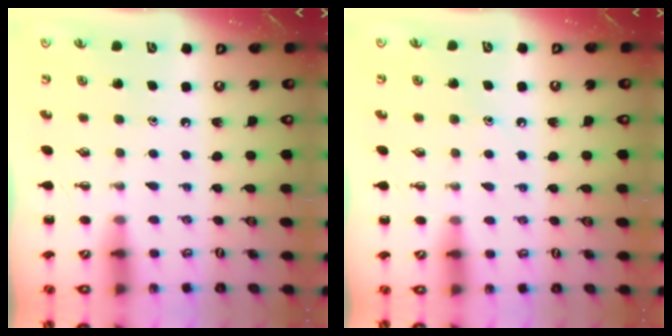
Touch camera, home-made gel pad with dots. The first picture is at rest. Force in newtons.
{"total": 6.8, "press": 6.6, "slide": 1.8}